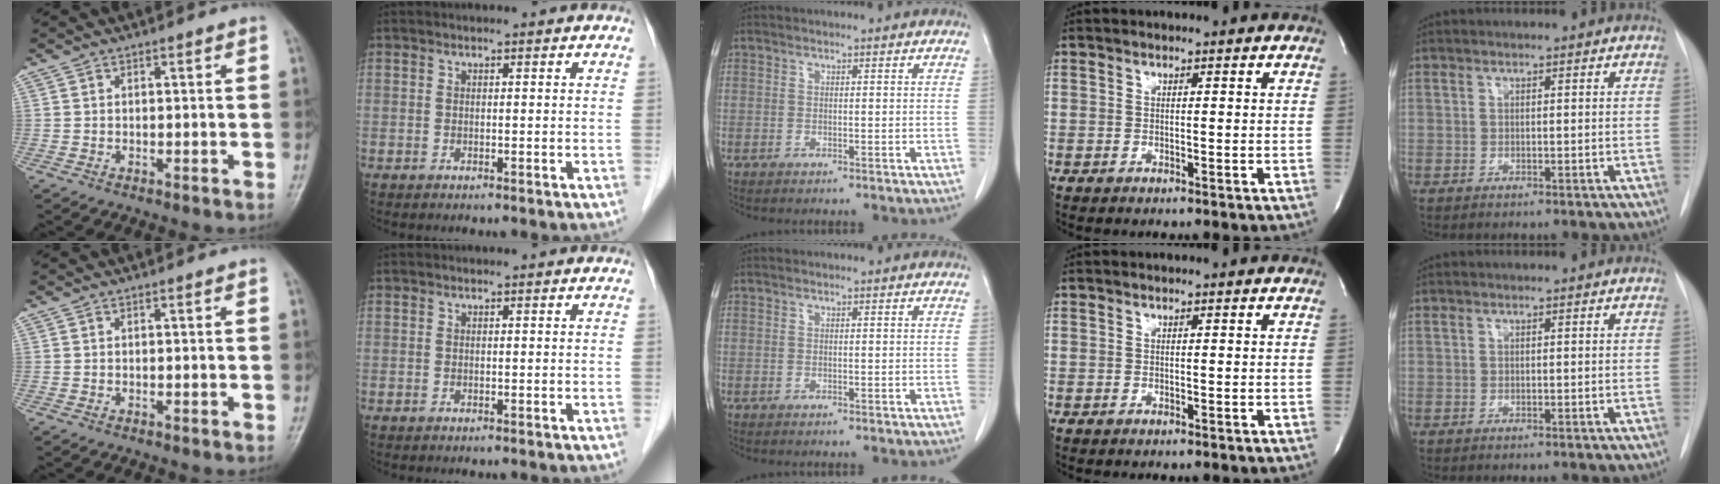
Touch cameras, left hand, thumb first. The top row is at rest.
{}